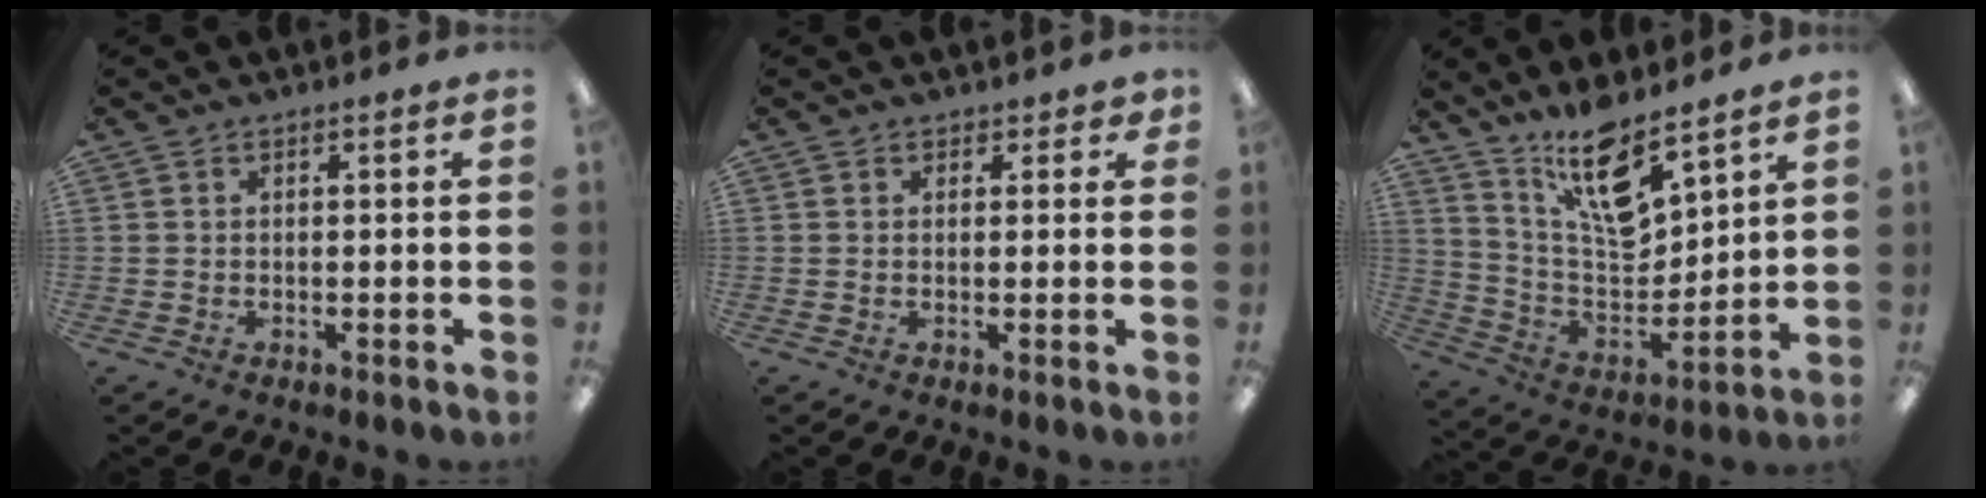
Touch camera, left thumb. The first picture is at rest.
{"total": 1.8, "force": [1.3, 1.3, 0.5], "torque": [0.007, -0.003, 0.020]}
{"total": 15.0, "force": [11.5, 4.6, 8.4], "torque": [-0.155, -0.076, 0.202]}